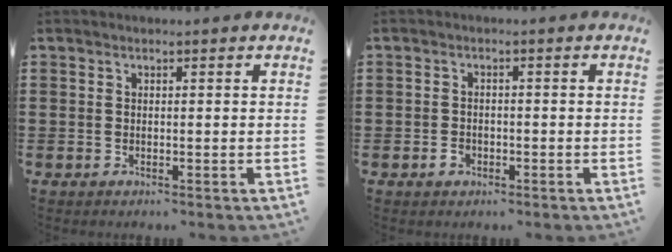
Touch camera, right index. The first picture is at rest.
{"total": 1.6, "force": [-0.9, 1.2, 0.7], "torque": [-0.017, -0.001, -0.019]}